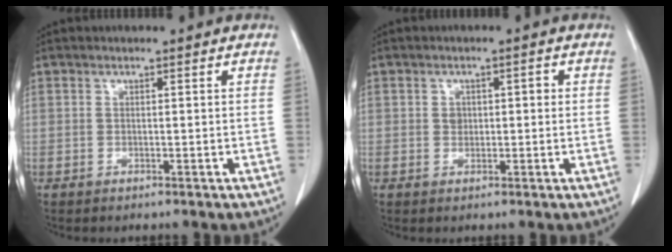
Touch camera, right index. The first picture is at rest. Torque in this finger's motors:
{"motor_torque": [-0.01, 0.07, 0.00, 0.00]}